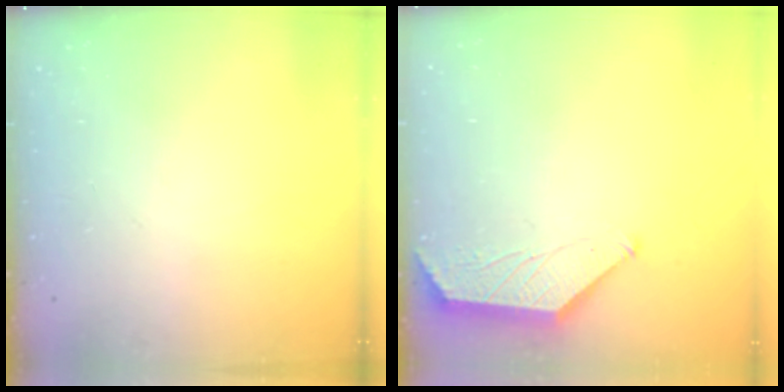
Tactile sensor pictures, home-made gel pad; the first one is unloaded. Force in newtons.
{"total": 0.5, "press": 0.5, "slide": 0.2}